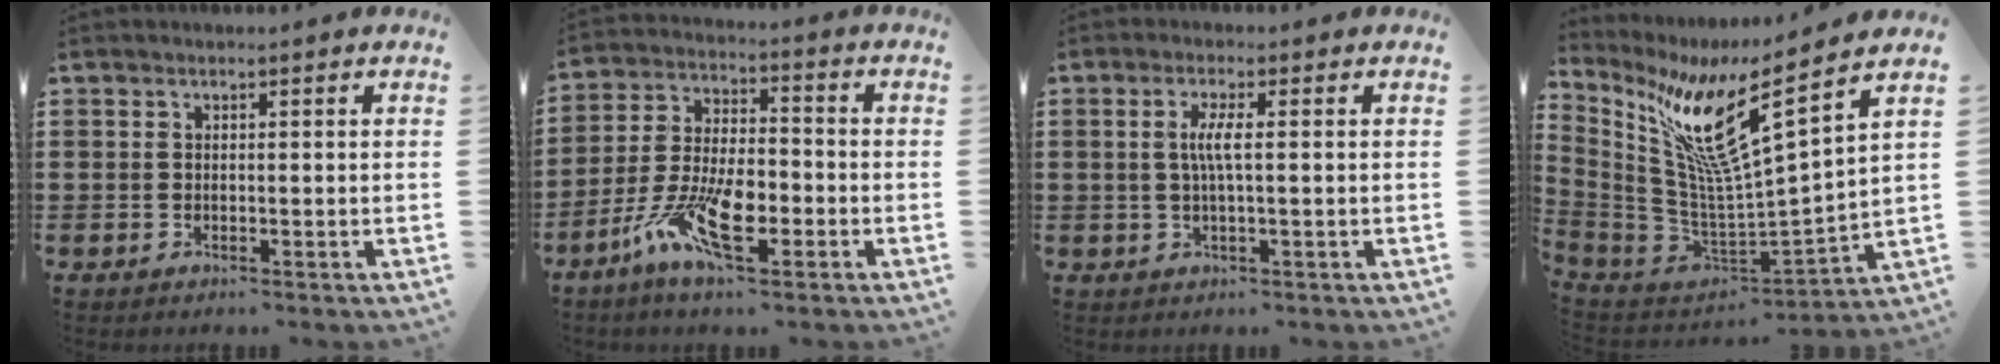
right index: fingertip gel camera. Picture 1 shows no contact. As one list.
[{"total": 11.0, "force": [-5.3, 4.2, 8.6], "torque": [-0.188, 0.003, -0.100]}, {"total": 3.5, "force": [0.1, 0.2, 3.5], "torque": [-0.072, -0.008, -0.004]}, {"total": 12.0, "force": [7.4, 0.6, 9.4], "torque": [-0.209, -0.048, 0.118]}]